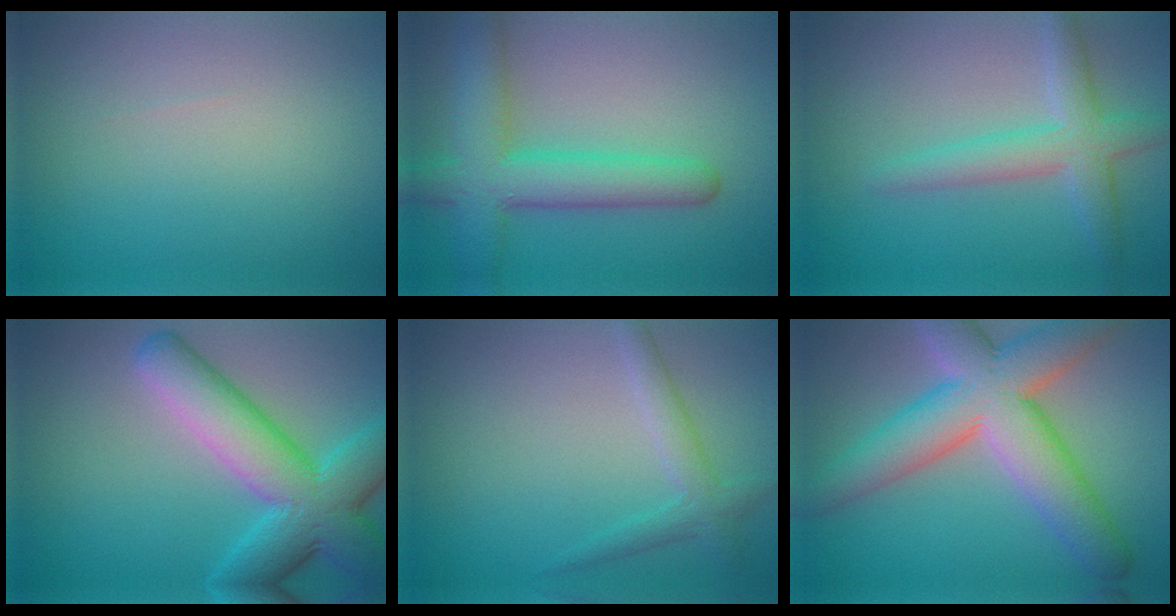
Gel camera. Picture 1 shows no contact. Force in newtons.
{"total": 6.6, "press": 6.6, "slide": 0.4}
{"total": 3.9, "press": 3.9, "slide": 0.3}
{"total": 9.0, "press": 9.0, "slide": 0.3}
{"total": 2.3, "press": 2.3, "slide": 0.1}
{"total": 9.8, "press": 9.8, "slide": 0.7}